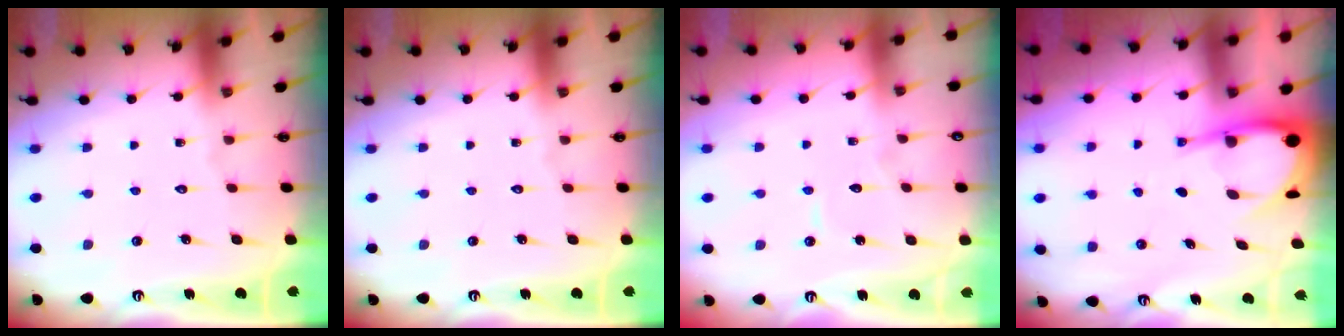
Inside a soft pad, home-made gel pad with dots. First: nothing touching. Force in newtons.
{"total": 0.0}
{"total": 4.3, "press": 4.3, "slide": 0.4}
{"total": 7.3, "press": 7.3, "slide": 0.9}